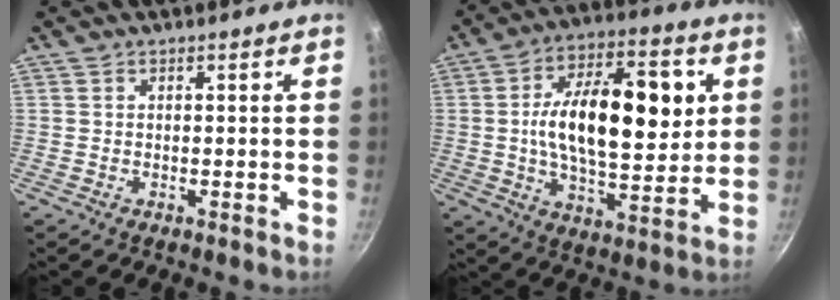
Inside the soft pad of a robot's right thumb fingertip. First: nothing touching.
{"total": 21.6, "force": [3.3, 10.3, 18.7], "torque": [-0.277, 0.000, 0.049]}